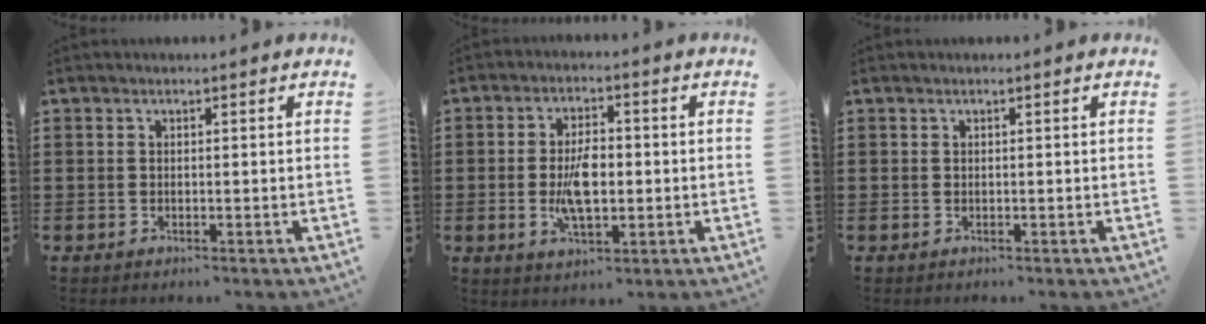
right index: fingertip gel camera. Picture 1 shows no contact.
{"total": 6.8, "force": [-0.7, 3.2, 5.9], "torque": [-0.119, -0.004, -0.019]}
{"total": 0.0}